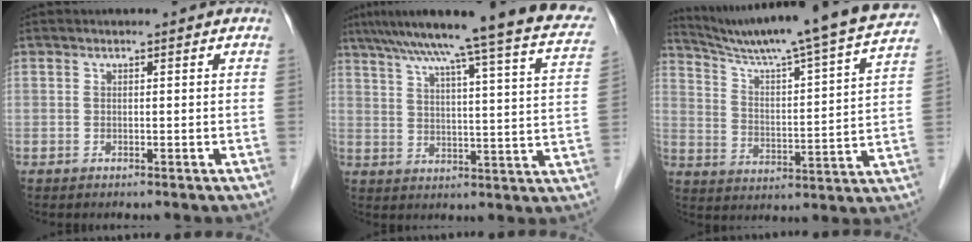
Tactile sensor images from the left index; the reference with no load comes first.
{"total": 25.6, "force": [21.1, 0.5, 14.5], "torque": [-0.223, -0.014, 0.266]}
{"total": 23.5, "force": [21.2, -1.4, 10.0], "torque": [-0.171, -0.053, 0.295]}